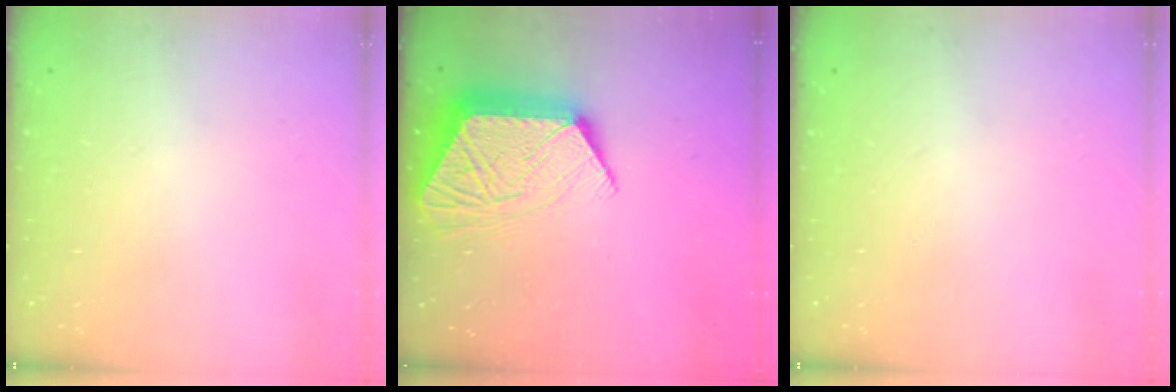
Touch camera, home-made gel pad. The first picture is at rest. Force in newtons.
{"total": 15.3, "press": 15.3, "slide": 1.3}
{"total": 0.0}